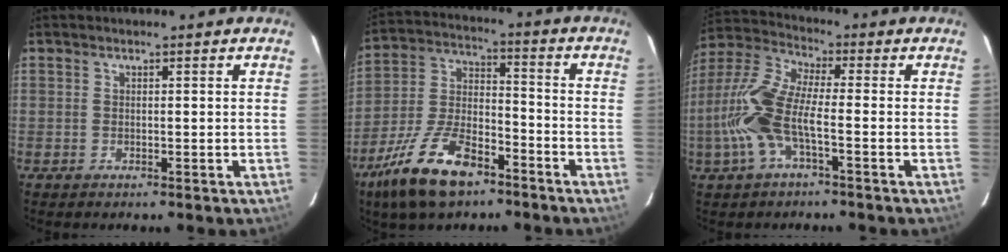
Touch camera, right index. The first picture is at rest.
{"total": 16.7, "force": [-10.8, 7.0, 10.7], "torque": [-0.233, -0.007, -0.197]}
{"total": 12.1, "force": [-3.3, 3.3, 11.2], "torque": [-0.255, 0.003, -0.068]}